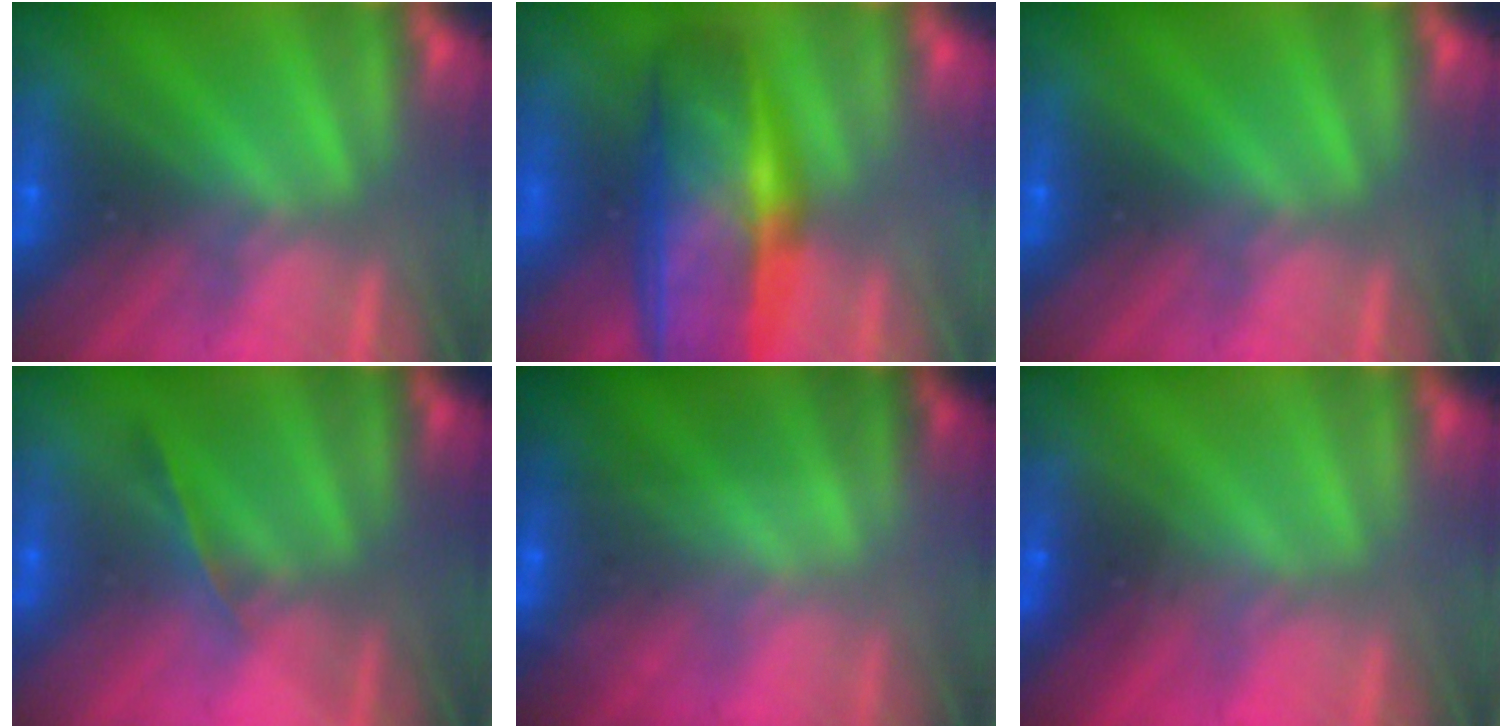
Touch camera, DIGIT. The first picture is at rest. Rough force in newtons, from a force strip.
{"total": 9.4}
{"total": 0.0}
{"total": 1.2}
{"total": 1.6}
{"total": 1.6}